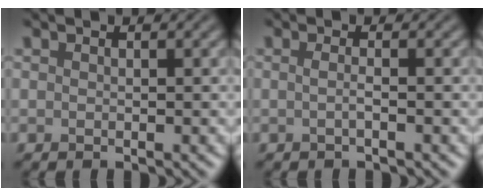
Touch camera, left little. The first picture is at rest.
{"total": 1.2, "force": [-0.7, 0.3, 1.0], "torque": [-0.013, -0.002, -0.016]}